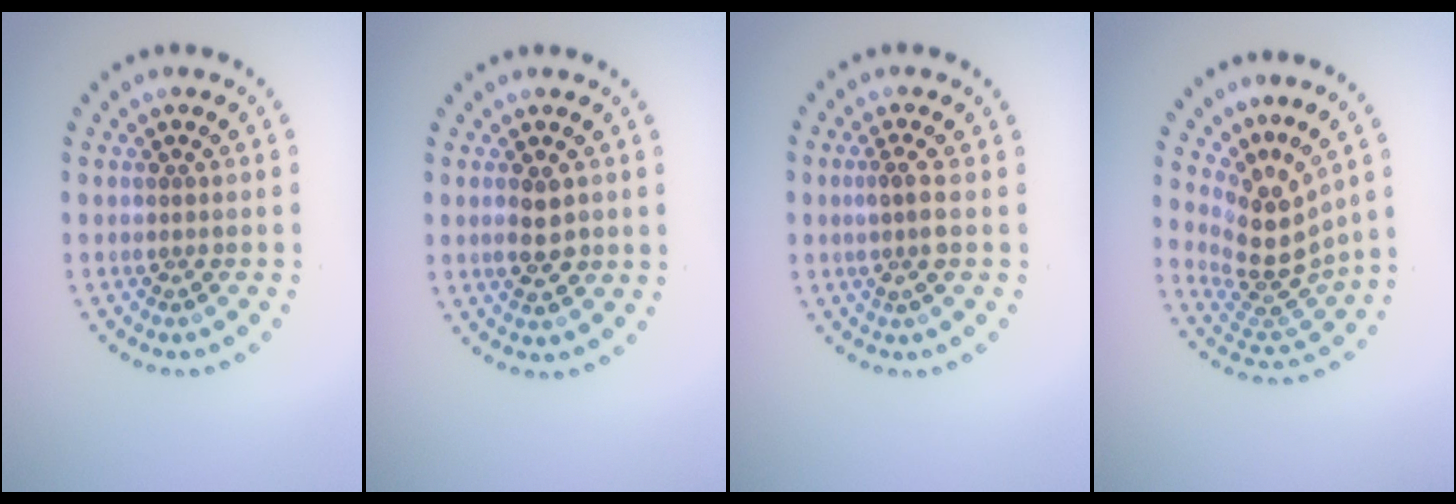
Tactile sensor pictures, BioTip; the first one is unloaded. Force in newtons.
{"total": 2.4, "press": 2.4, "slide": 0.1}
{"total": 1.9, "press": 1.4, "slide": 1.2}
{"total": 4.4, "press": 3.1, "slide": 3.2}